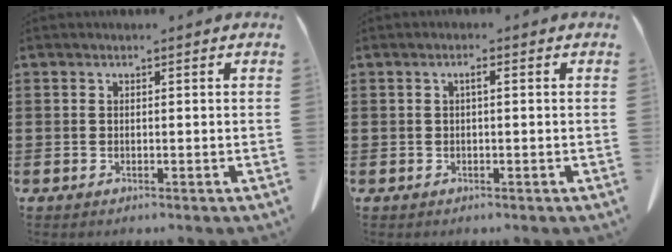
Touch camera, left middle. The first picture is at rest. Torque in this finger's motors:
{"motor_torque": [0.22, -0.20, 0.03, 0.03]}